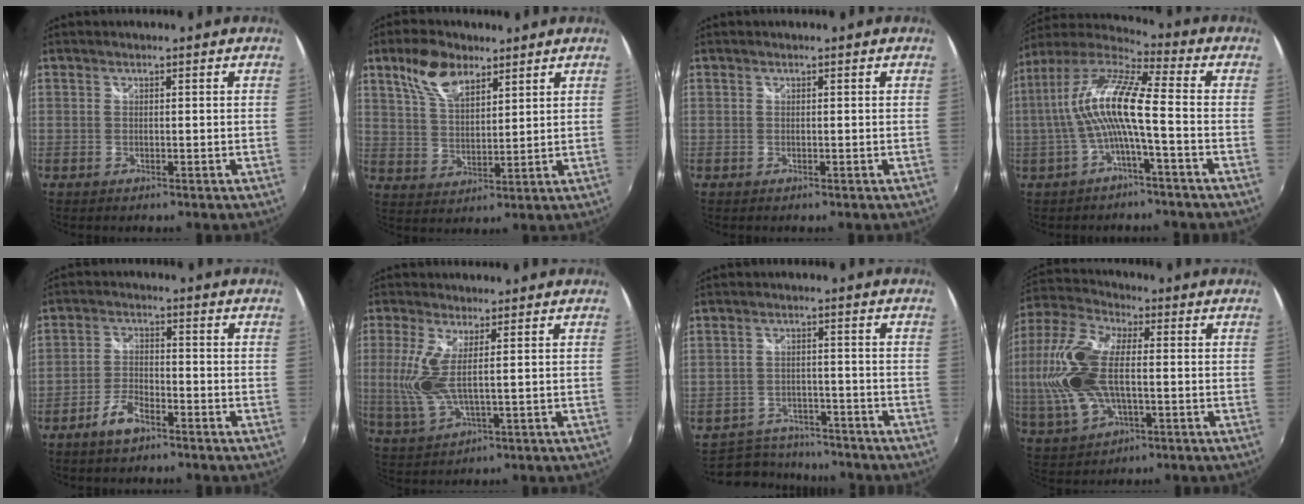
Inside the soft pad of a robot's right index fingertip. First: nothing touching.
{"total": 9.1, "force": [5.7, 4.4, 5.5], "torque": [-0.104, 0.015, 0.112]}
{"total": 0.0}
{"total": 12.2, "force": [-1.6, 1.2, 12.1], "torque": [-0.234, 0.012, -0.031]}
{"total": 5.1, "force": [-3.7, 2.0, 2.9], "torque": [-0.072, 0.003, -0.070]}
{"total": 7.9, "force": [1.0, 2.1, 7.5], "torque": [-0.175, -0.007, 0.027]}
{"total": 9.6, "force": [-8.3, 4.4, 1.6], "torque": [-0.054, 0.011, -0.118]}
{"total": 17.8, "force": [-0.8, 9.3, 15.2], "torque": [-0.336, 0.006, -0.012]}